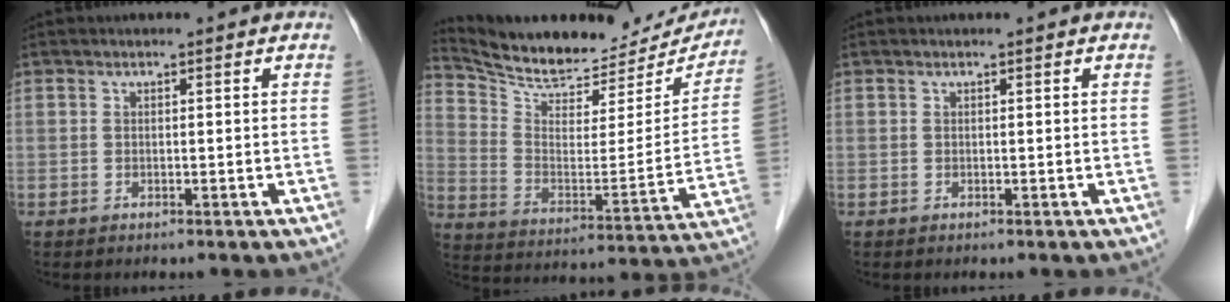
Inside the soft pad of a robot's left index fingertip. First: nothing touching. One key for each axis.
{"total": 23.3, "fx": 21.3, "fy": 7.0, "fz": 6.2, "tx": -0.102, "ty": -0.037, "tz": 0.301}
{"total": 0.0}